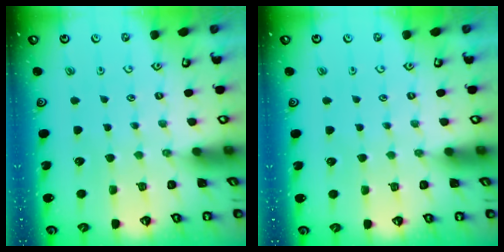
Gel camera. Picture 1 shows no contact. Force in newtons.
{"total": 0.0}